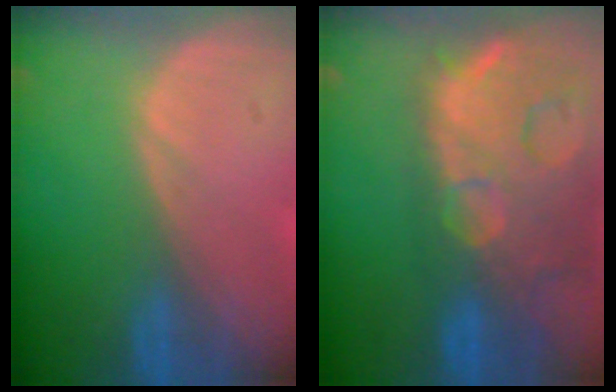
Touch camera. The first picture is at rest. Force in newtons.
{"total": 14.9, "press": 12.0, "slide": 8.9}